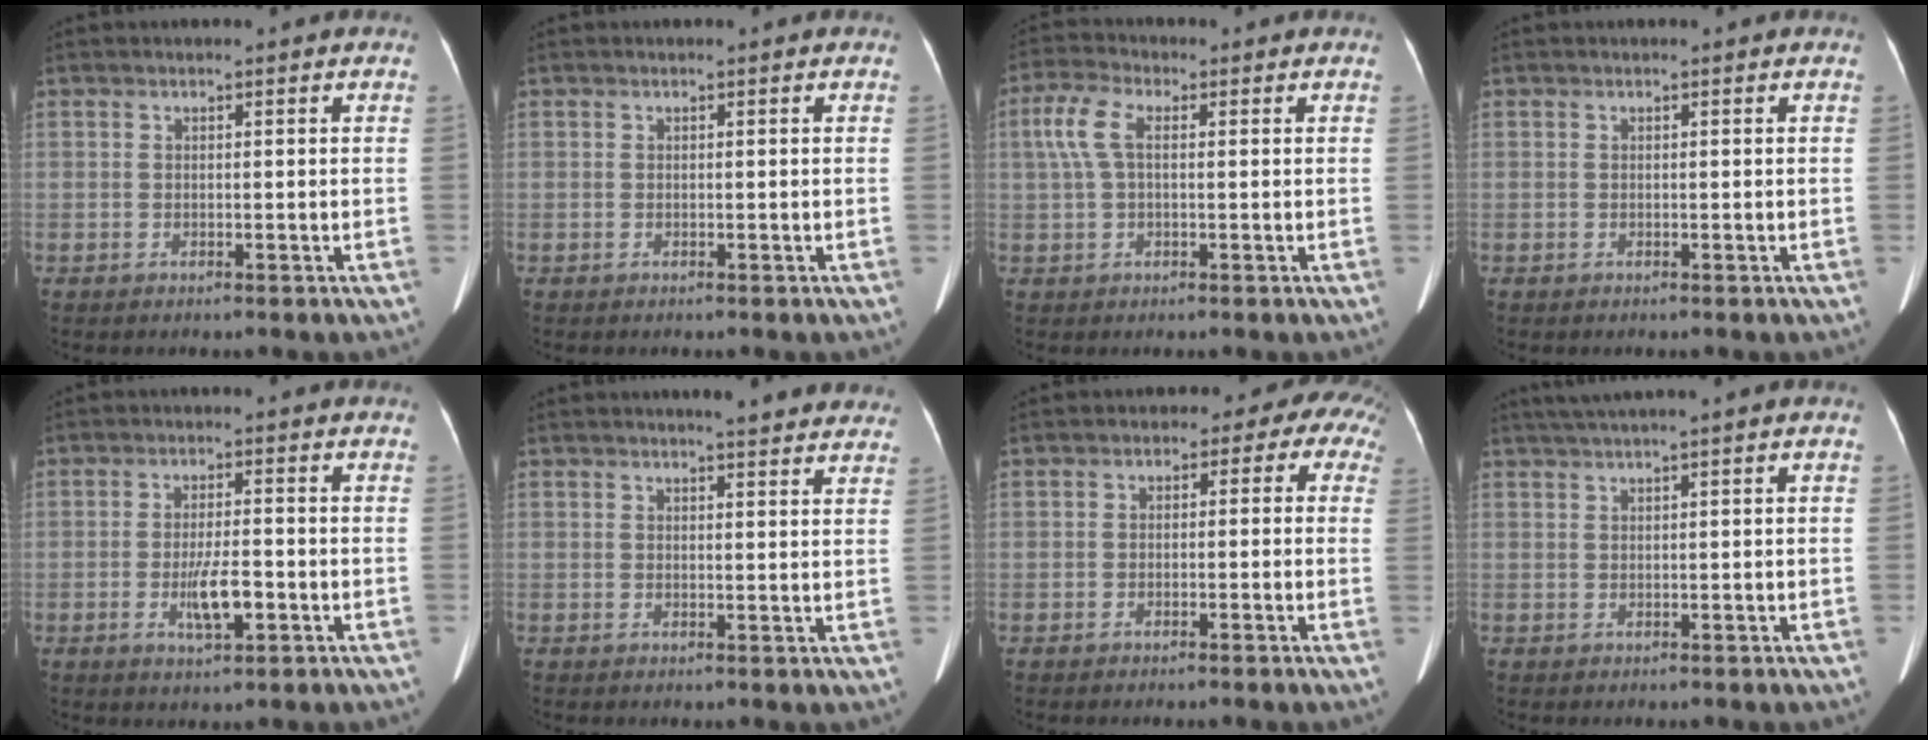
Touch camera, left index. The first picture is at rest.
{"total": 0.0}
{"total": 5.0, "force": [1.0, 2.1, 4.4], "torque": [-0.118, 0.024, 0.023]}
{"total": 0.0}
{"total": 5.3, "force": [-1.7, 1.2, 4.8], "torque": [-0.091, -0.005, -0.026]}
{"total": 8.7, "force": [7.9, 1.2, 3.6], "torque": [-0.031, 0.000, 0.076]}
{"total": 6.8, "force": [1.1, 3.9, 5.4], "torque": [-0.049, 0.043, 0.004]}
{"total": 2.8, "force": [1.9, -0.6, 2.0], "torque": [-0.047, 0.015, 0.043]}